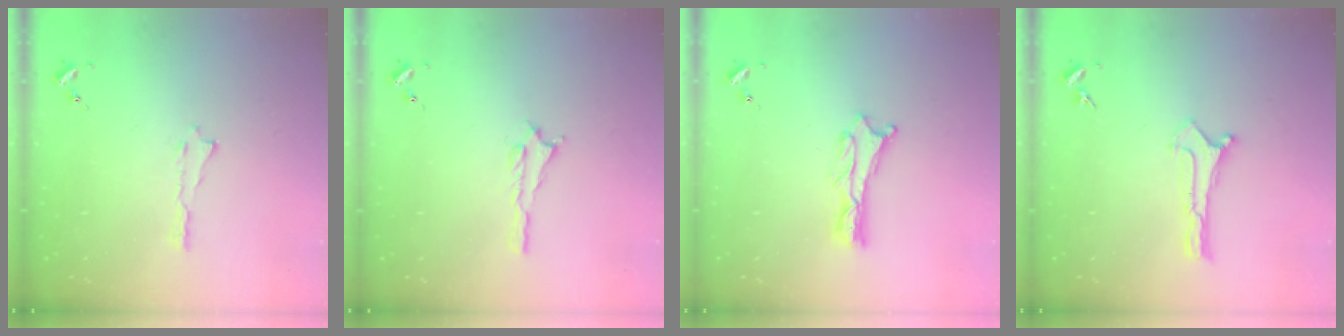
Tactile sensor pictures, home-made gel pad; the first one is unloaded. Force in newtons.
{"total": 0.6, "press": 0.5, "slide": 0.2}
{"total": 1.1, "press": 1.0, "slide": 0.2}
{"total": 0.0}